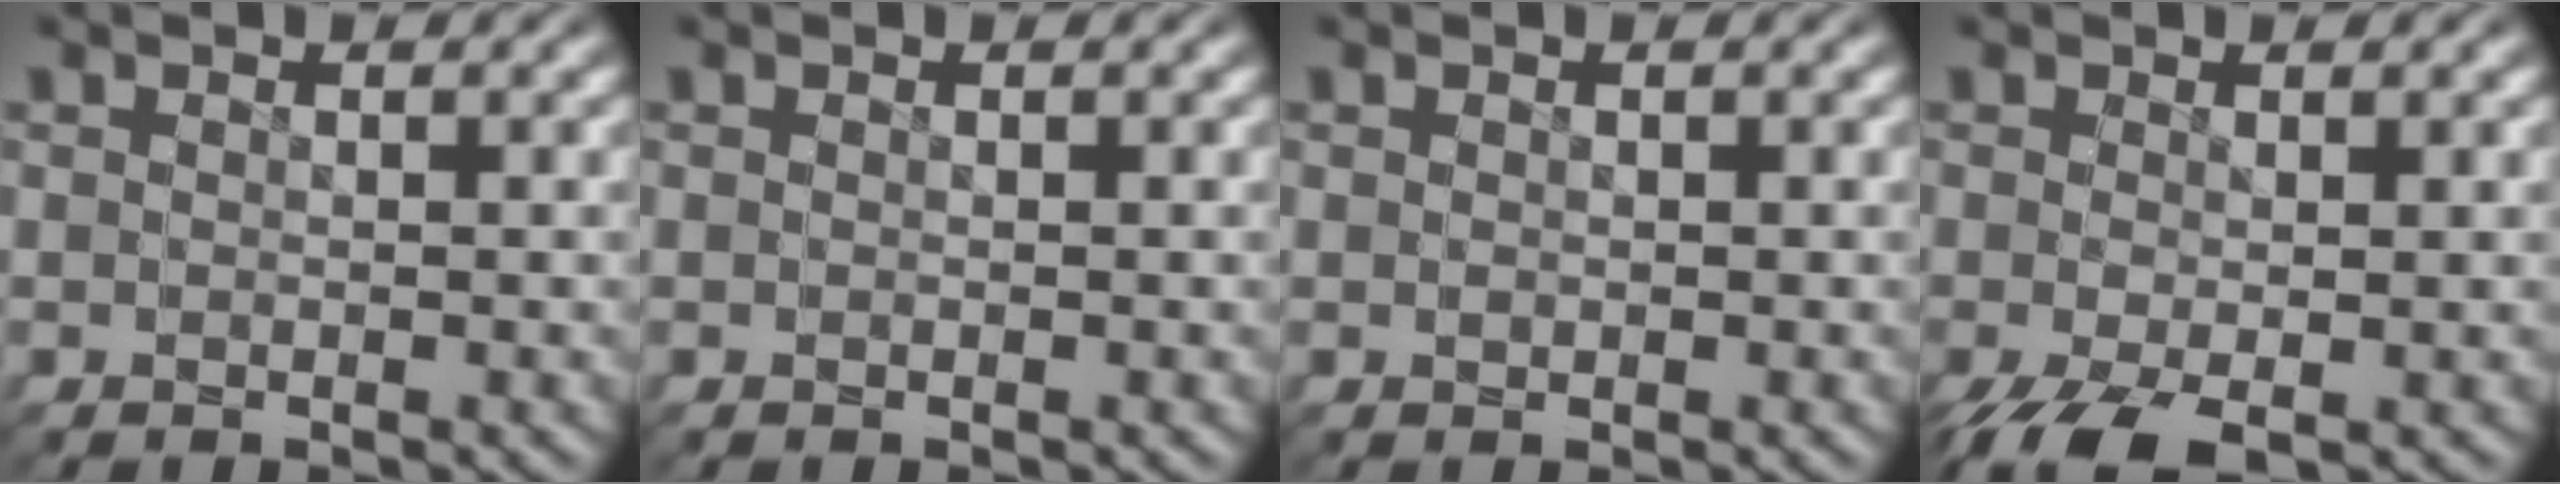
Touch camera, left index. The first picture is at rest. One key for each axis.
{"total": 0.0}
{"total": 0.7, "fx": 0.4, "fy": 0.5, "fz": 0.2, "tx": -0.001, "ty": -0.001, "tz": 0.008}
{"total": 0.6, "fx": -0.4, "fy": 0.1, "fz": 0.5, "tx": 0.012, "ty": -0.001, "tz": -0.002}